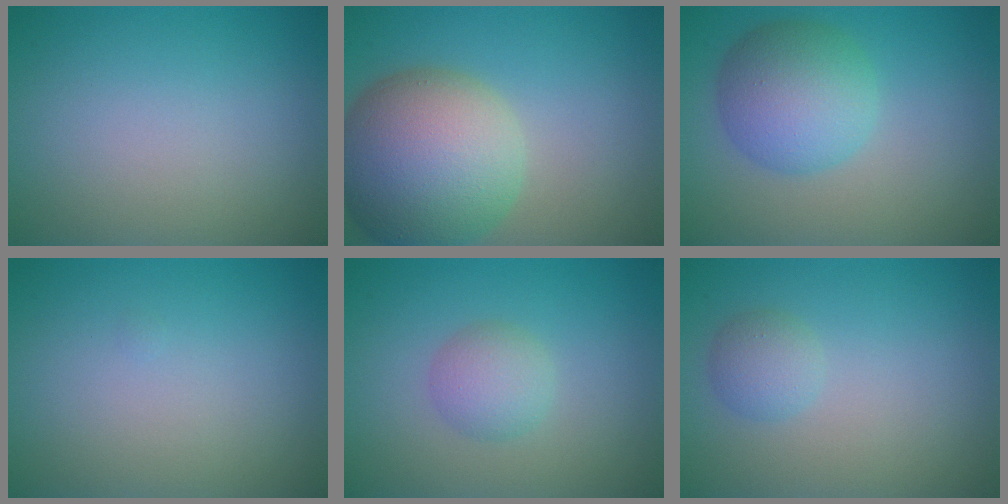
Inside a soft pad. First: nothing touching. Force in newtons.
{"total": 12.0, "press": 12.0, "slide": 0.5}
{"total": 6.0, "press": 6.0, "slide": 0.1}
{"total": 0.0}
{"total": 2.4, "press": 2.4, "slide": 0.1}
{"total": 1.7, "press": 1.7, "slide": 0.0}